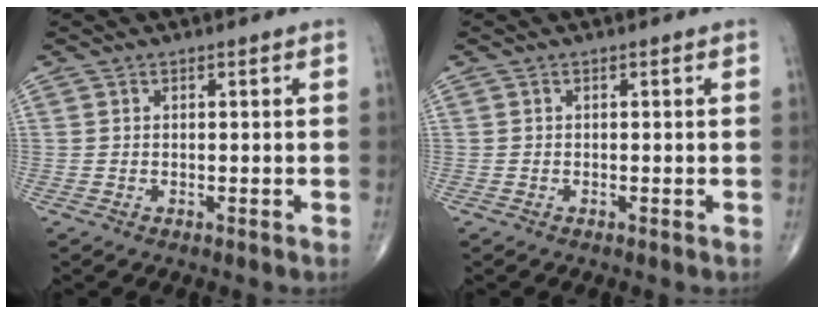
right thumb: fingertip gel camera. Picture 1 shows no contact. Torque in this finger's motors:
{"motor_torque": [-0.05, 0.03, -0.22, 0.04, 0.06]}